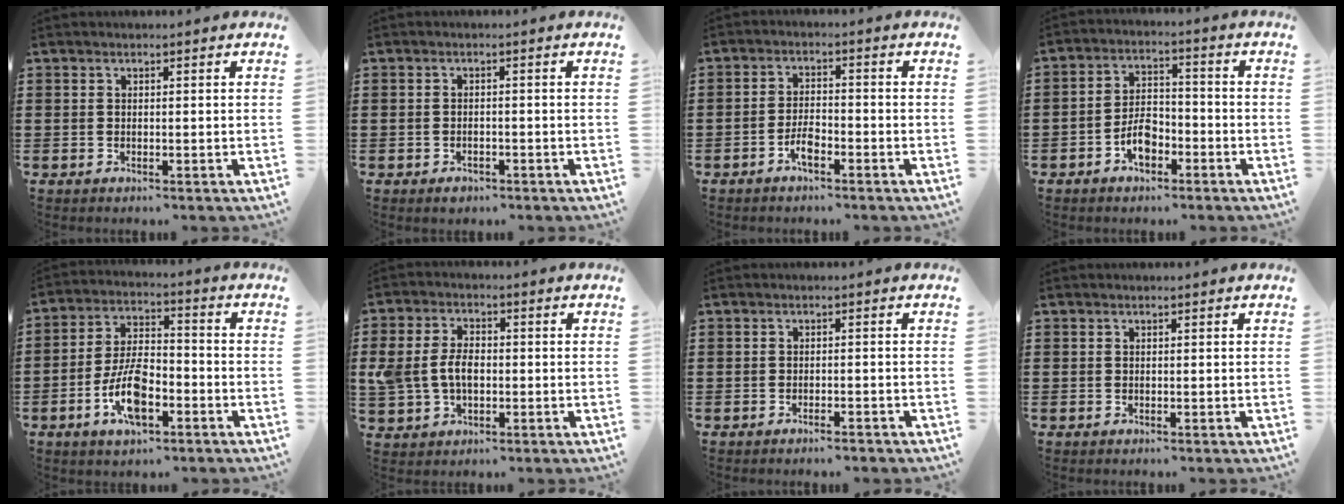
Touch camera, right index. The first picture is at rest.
{"total": 1.2, "force": [-1.0, 0.5, 0.3], "torque": [-0.008, -0.002, -0.021]}
{"total": 3.5, "force": [-2.0, 1.2, 2.6], "torque": [-0.060, 0.001, -0.042]}
{"total": 5.3, "force": [-2.6, 3.0, 3.4], "torque": [-0.072, 0.005, -0.051]}
{"total": 9.3, "force": [-3.8, 4.2, 7.4], "torque": [-0.158, 0.002, -0.071]}
{"total": 5.8, "force": [-0.3, 4.0, 4.2], "torque": [-0.113, 0.002, -0.015]}
{"total": 1.2, "force": [-1.1, -0.1, 0.5], "torque": [-0.013, -0.004, -0.019]}
{"total": 0.0}